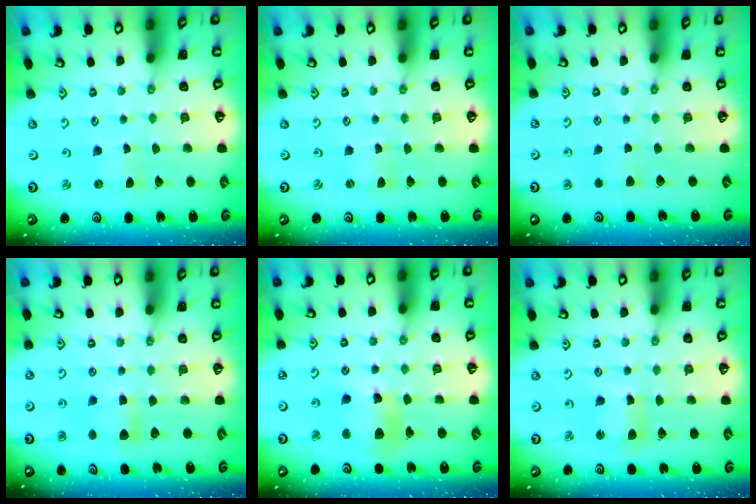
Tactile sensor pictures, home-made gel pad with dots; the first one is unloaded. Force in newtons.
{"total": 0.0}
{"total": 2.7, "press": 2.7, "slide": 0.4}
{"total": 5.8, "press": 5.7, "slide": 0.5}
{"total": 12.0, "press": 11.9, "slide": 1.5}
{"total": 5.5, "press": 5.4, "slide": 0.8}